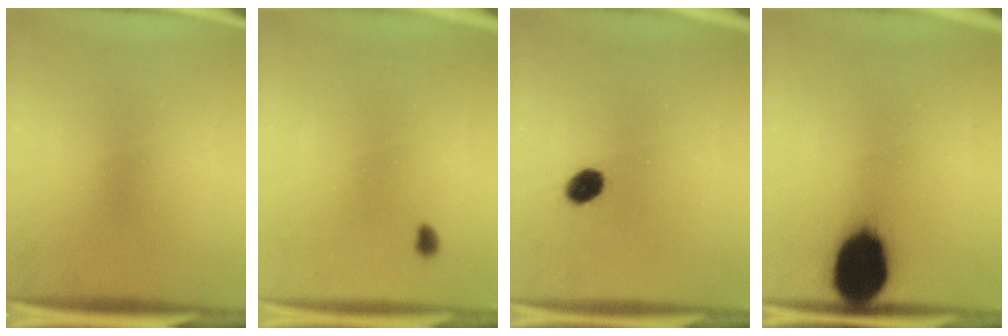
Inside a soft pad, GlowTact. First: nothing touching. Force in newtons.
{"total": 0.9}
{"total": 5.8}
{"total": 17.2}